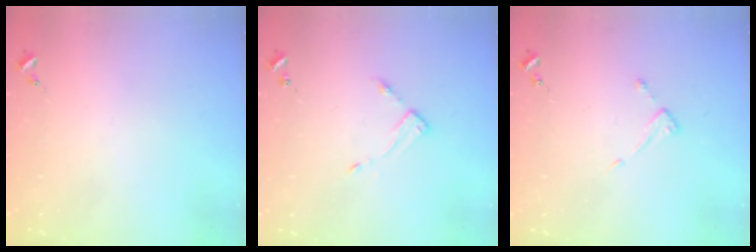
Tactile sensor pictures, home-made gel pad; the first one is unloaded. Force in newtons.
{"total": 3.5, "press": 3.5, "slide": 0.4}
{"total": 4.1, "press": 4.0, "slide": 0.4}